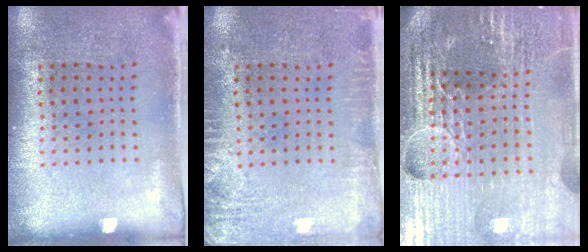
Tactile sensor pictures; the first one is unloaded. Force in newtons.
{"total": 2.5, "press": 2.5, "slide": 0.4}
{"total": 6.3, "press": 5.5, "slide": 2.9}